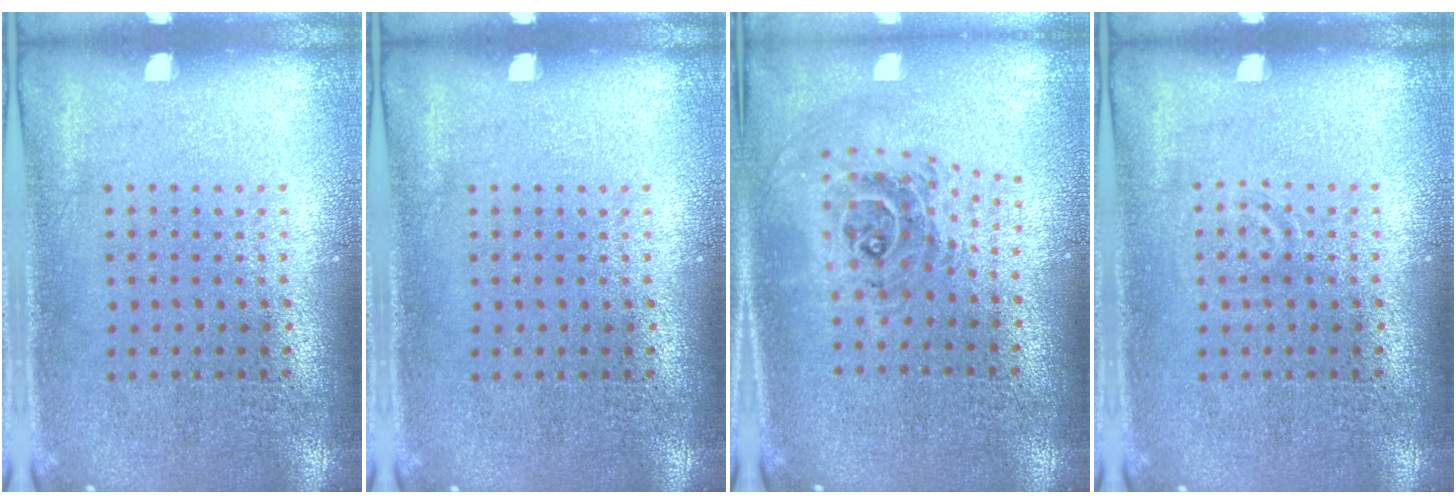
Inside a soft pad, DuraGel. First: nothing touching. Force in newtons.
{"total": 0.0}
{"total": 1.0, "press": 1.0, "slide": 0.3}
{"total": 0.8, "press": 0.7, "slide": 0.2}